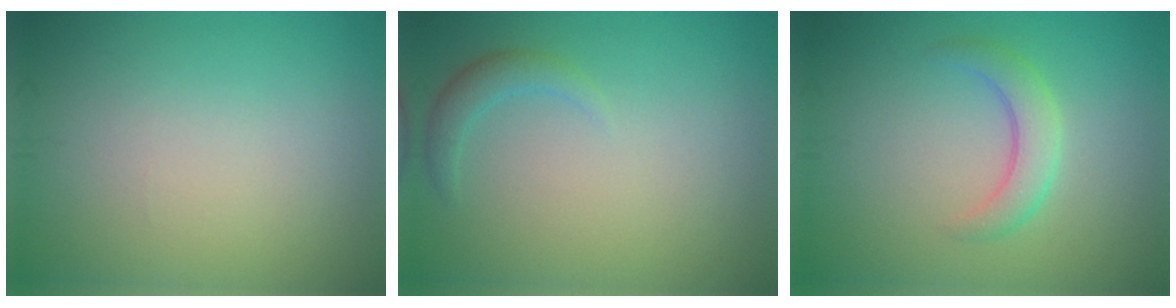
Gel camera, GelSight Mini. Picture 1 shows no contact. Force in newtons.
{"total": 1.6, "press": 1.6, "slide": 0.1}
{"total": 2.7, "press": 2.7, "slide": 0.2}